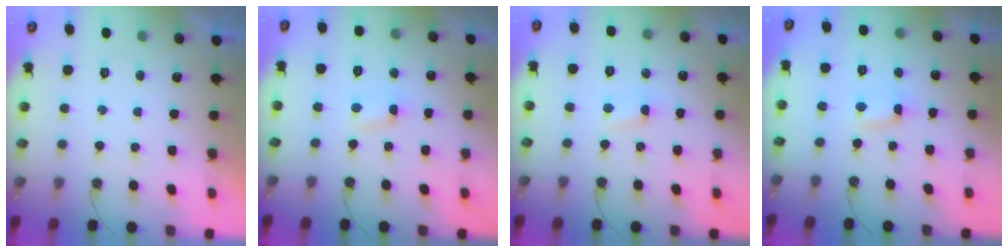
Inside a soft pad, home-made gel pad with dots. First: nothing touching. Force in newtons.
{"total": 1.9, "press": 1.8, "slide": 0.3}
{"total": 1.2, "press": 1.1, "slide": 0.2}
{"total": 0.6, "press": 0.4, "slide": 0.5}